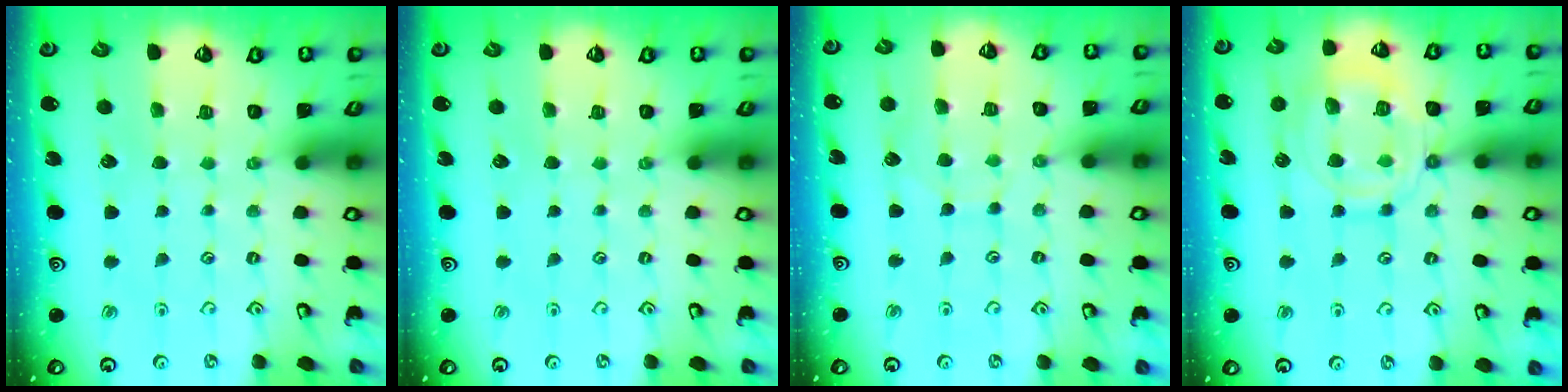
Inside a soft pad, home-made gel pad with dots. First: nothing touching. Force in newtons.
{"total": 0.0}
{"total": 5.1, "press": 5.0, "slide": 0.5}
{"total": 13.4, "press": 13.3, "slide": 1.3}